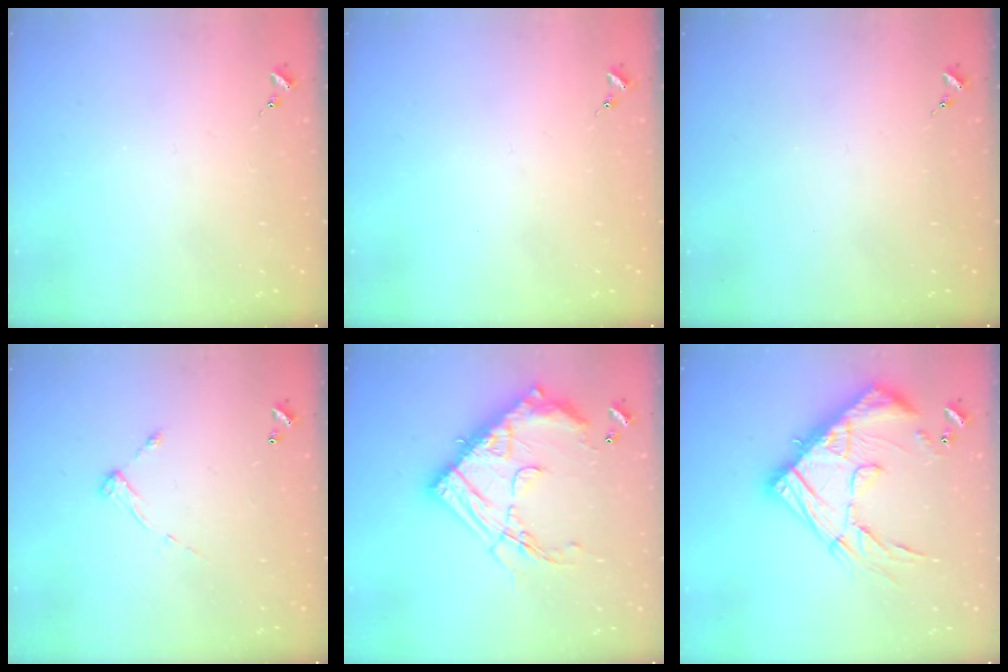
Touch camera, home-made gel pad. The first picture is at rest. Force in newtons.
{"total": 0.0}
{"total": 0.0}
{"total": 6.9, "press": 6.9, "slide": 0.5}
{"total": 23.7, "press": 23.6, "slide": 2.2}
{"total": 24.5, "press": 24.4, "slide": 2.2}